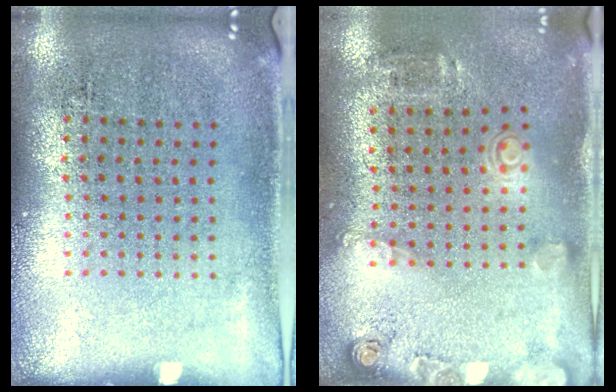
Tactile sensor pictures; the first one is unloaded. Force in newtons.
{"total": 2.0, "press": 1.2, "slide": 1.5}